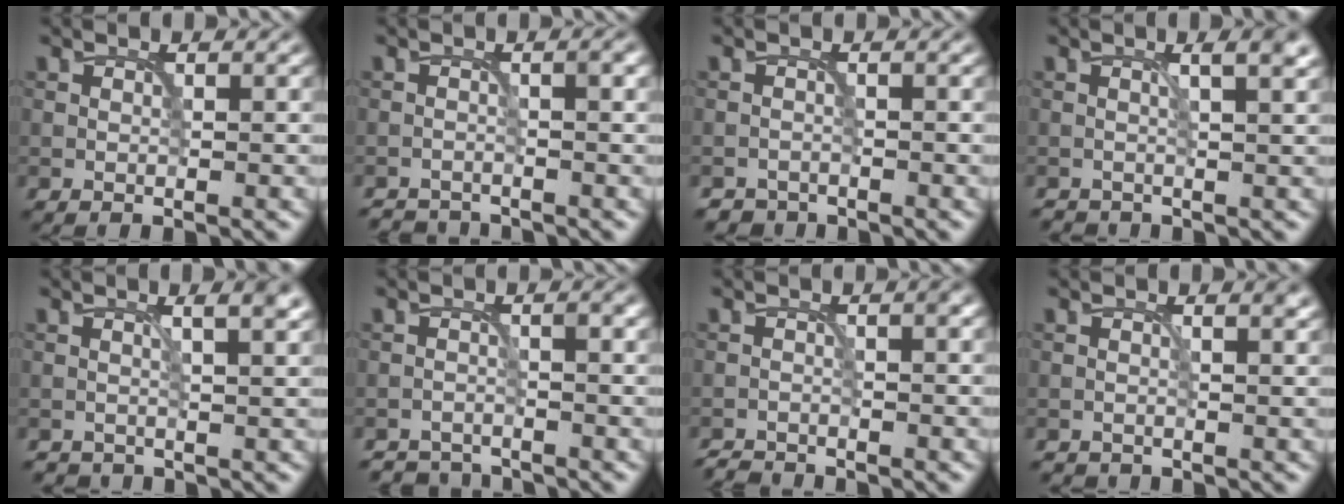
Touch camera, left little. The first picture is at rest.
{"total": 2.6, "force": [-2.4, 0.5, 0.9], "torque": [-0.012, -0.002, -0.044]}
{"total": 1.5, "force": [-1.4, 0.5, -0.4], "torque": [0.012, 0.001, -0.025]}
{"total": 2.5, "force": [0.3, 0.9, 2.3], "torque": [-0.022, 0.005, 0.002]}
{"total": 2.1, "force": [0.4, 0.8, 1.9], "torque": [-0.018, 0.002, 0.006]}
{"total": 2.6, "force": [-2.6, 0.5, 0.5], "torque": [-0.004, -0.001, -0.049]}
{"total": 2.1, "force": [-2.0, 0.3, 0.6], "torque": [-0.009, -0.002, -0.042]}
{"total": 0.8, "force": [-0.3, 0.5, 0.5], "torque": [-0.004, -0.005, -0.004]}